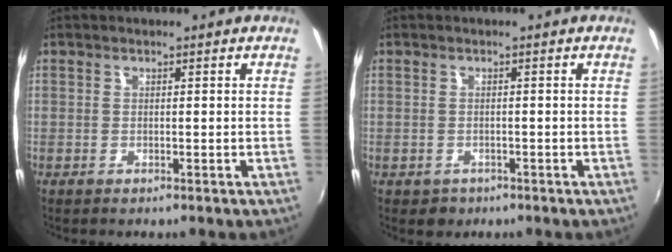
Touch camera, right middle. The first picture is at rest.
{"total": 1.8, "force": [-1.0, 1.4, 0.3], "torque": [-0.010, -0.004, -0.012]}